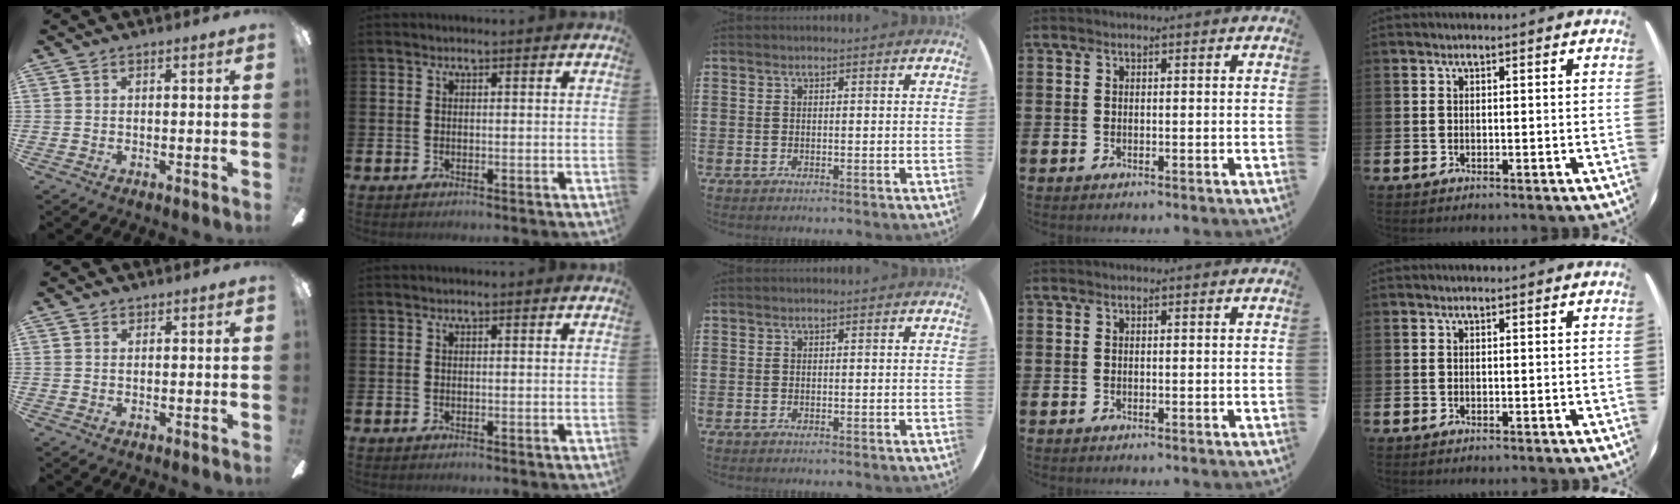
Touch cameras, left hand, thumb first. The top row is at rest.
{"thumb": {"total": 0.8, "force": [0.6, 0.5, 0.0], "torque": [0.007, -0.001, 0.009]}}